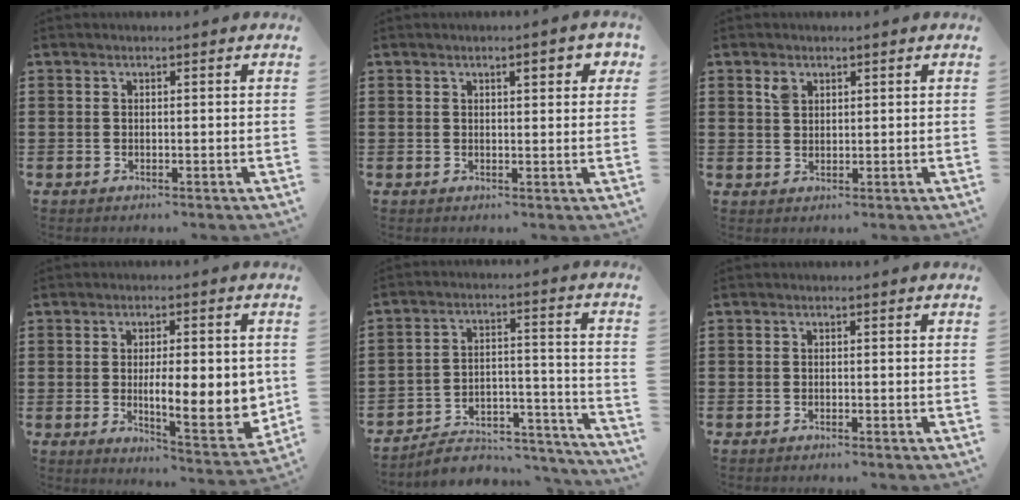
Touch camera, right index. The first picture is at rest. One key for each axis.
{"total": 2.6, "fx": 1.1, "fy": 0.7, "fz": 2.2, "tx": -0.029, "ty": 0.000, "tz": 0.012}
{"total": 1.8, "fx": 1.3, "fy": 1.1, "fz": 0.8, "tx": -0.019, "ty": 0.002, "tz": 0.025}
{"total": 10.4, "fx": -0.3, "fy": 3.2, "fz": 9.9, "tx": -0.136, "ty": -0.012, "tz": -0.002}
{"total": 6.6, "fx": -6.0, "fy": 1.9, "fz": 1.9, "tx": -0.032, "ty": 0.014, "tz": -0.115}
{"total": 0.7, "fx": -0.7, "fy": -0.1, "fz": 0.1, "tx": -0.004, "ty": -0.003, "tz": -0.013}